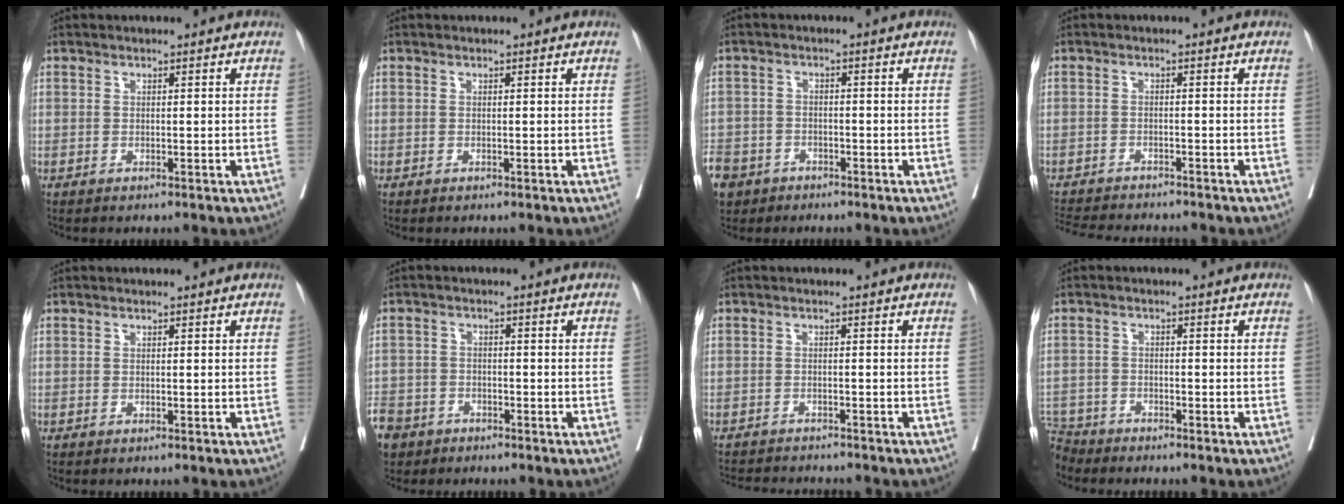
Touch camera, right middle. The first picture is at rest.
{"total": 0.0}
{"total": 11.0, "force": [-6.3, 8.3, 3.3], "torque": [-0.112, -0.003, -0.109]}
{"total": 10.2, "force": [-9.5, 1.4, 3.4], "torque": [-0.054, -0.007, -0.138]}
{"total": 0.0}
{"total": 10.1, "force": [-6.4, 7.4, 2.7], "torque": [-0.095, -0.002, -0.115]}
{"total": 8.6, "force": [-8.2, 1.1, 2.4], "torque": [-0.032, -0.004, -0.114]}
{"total": 5.0, "force": [-4.8, 1.3, -0.7], "torque": [0.017, -0.006, -0.094]}